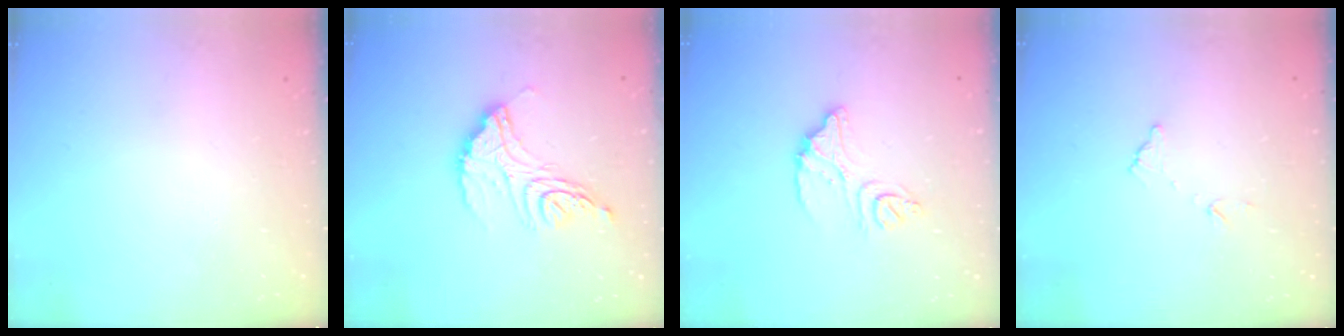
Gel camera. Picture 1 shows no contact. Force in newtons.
{"total": 14.4, "press": 14.4, "slide": 1.1}
{"total": 11.7, "press": 11.7, "slide": 1.0}
{"total": 6.9, "press": 6.9, "slide": 0.4}